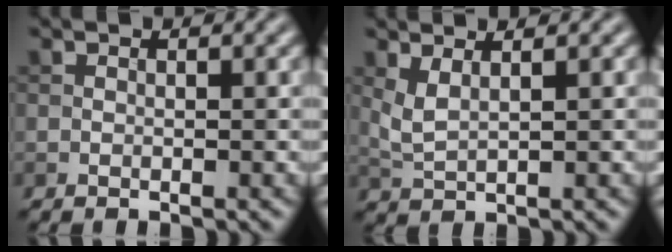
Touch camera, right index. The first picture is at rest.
{"total": 2.2, "force": [1.1, 0.7, 1.8], "torque": [-0.043, -0.004, 0.027]}